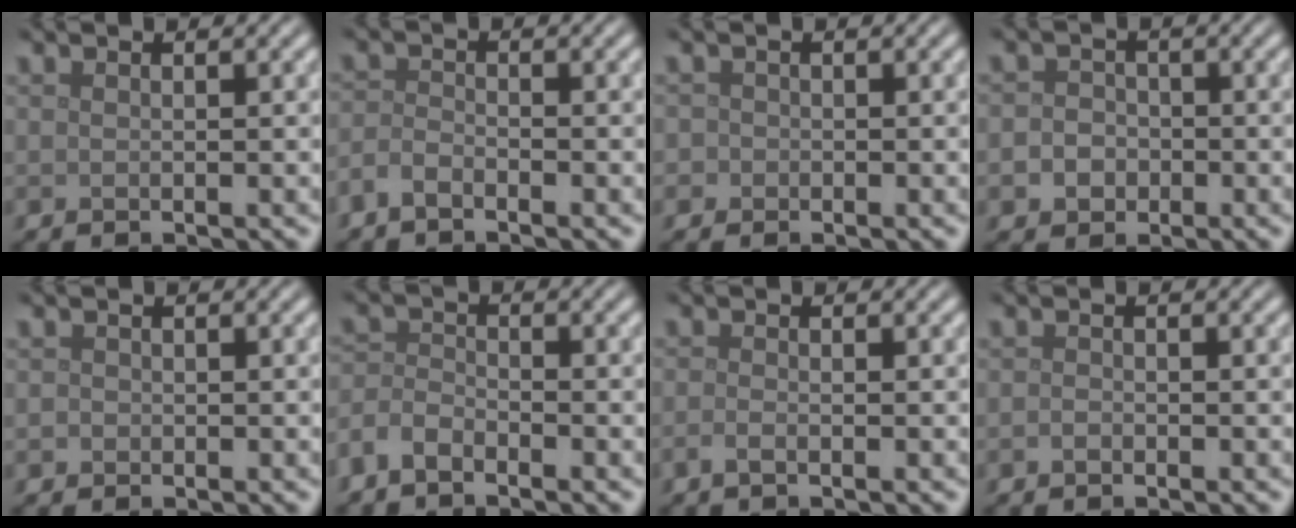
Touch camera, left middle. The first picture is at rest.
{"total": 1.7, "force": [-1.3, 0.6, 0.9], "torque": [-0.020, 0.001, -0.033]}
{"total": 1.0, "force": [-0.1, 1.0, 0.1], "torque": [0.008, -0.002, -0.006]}
{"total": 3.2, "force": [-1.0, 2.9, 1.1], "torque": [0.002, 0.004, -0.032]}
{"total": 0.5, "force": [-0.2, 0.5, 0.1], "torque": [0.002, -0.004, -0.005]}
{"total": 2.7, "force": [-2.0, 1.2, 1.2], "torque": [-0.026, 0.003, -0.051]}
{"total": 1.0, "force": [-0.6, 0.3, 0.7], "torque": [-0.017, -0.001, -0.013]}
{"total": 0.6, "force": [-0.4, 0.4, 0.3], "torque": [-0.006, -0.002, -0.008]}